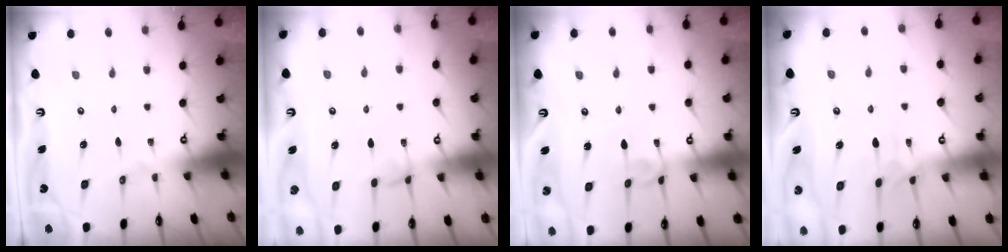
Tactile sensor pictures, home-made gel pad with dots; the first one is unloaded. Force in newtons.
{"total": 1.8, "press": 1.7, "slide": 0.5}
{"total": 2.3, "press": 2.2, "slide": 0.3}
{"total": 1.7, "press": 1.1, "slide": 1.2}